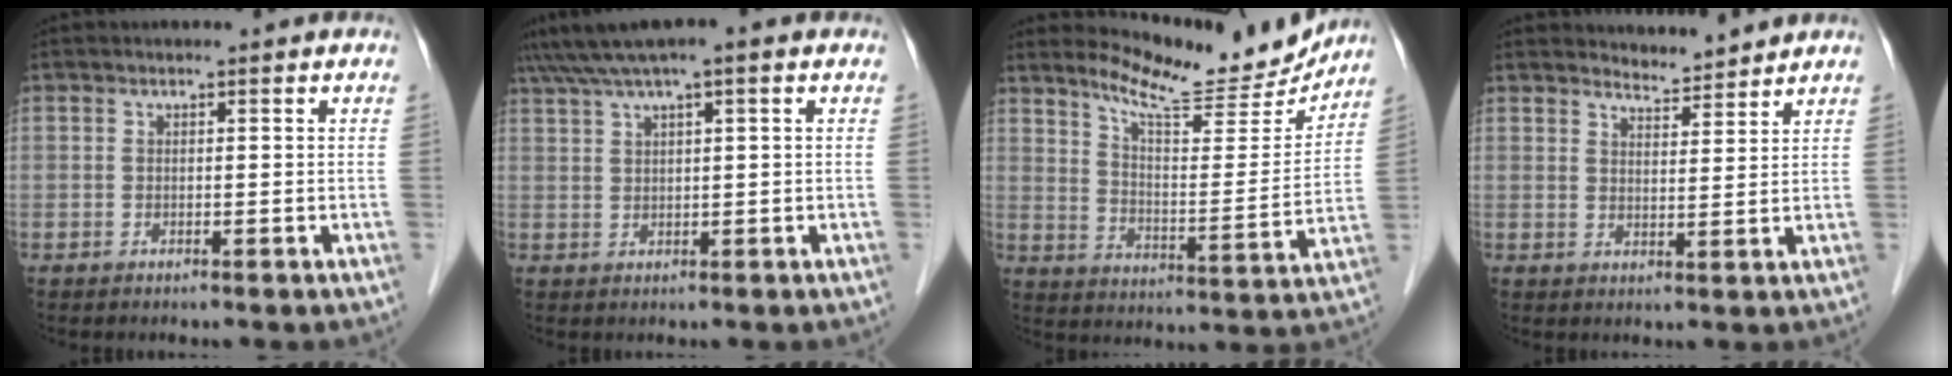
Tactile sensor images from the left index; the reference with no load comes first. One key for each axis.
{"total": 6.2, "fx": 4.1, "fy": 0.3, "fz": 4.6, "tx": -0.090, "ty": 0.038, "tz": 0.074}
{"total": 14.6, "fx": 13.9, "fy": 1.6, "fz": 4.1, "tx": -0.069, "ty": -0.029, "tz": 0.201}
{"total": 3.6, "fx": 3.6, "fy": 0.3, "fz": -0.2, "tx": -0.007, "ty": 0.001, "tz": 0.060}